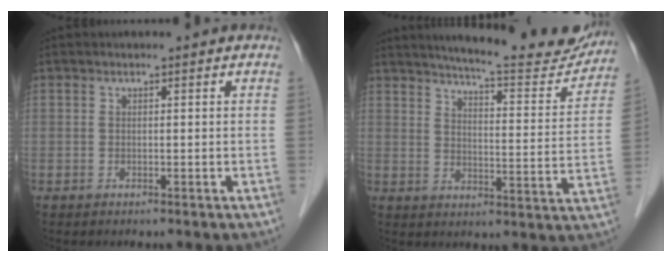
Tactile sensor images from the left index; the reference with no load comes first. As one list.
[{"total": 17.2, "force": [16.0, 1.8, 6.0], "torque": [-0.082, -0.047, 0.199]}]